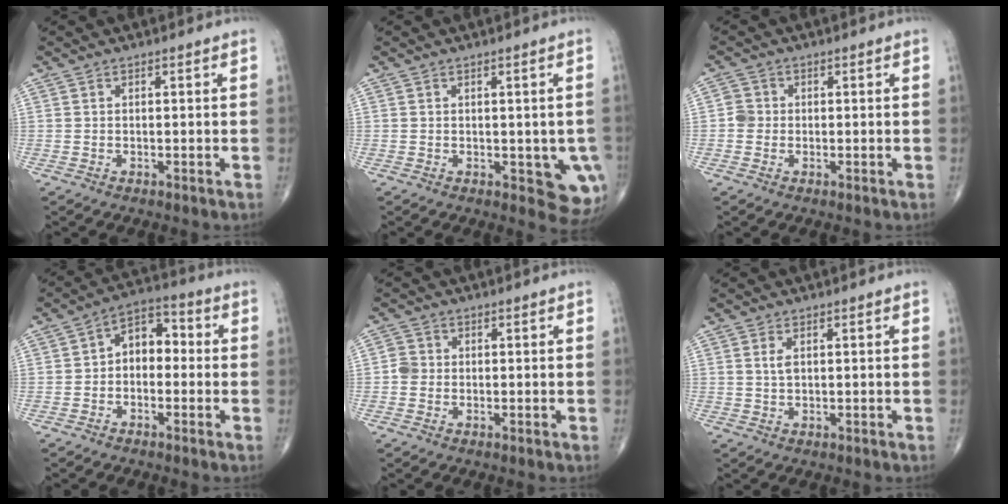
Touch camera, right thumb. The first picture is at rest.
{"total": 6.2, "force": [-1.1, 3.1, 5.2], "torque": [-0.026, -0.007, -0.006]}
{"total": 2.4, "force": [-0.3, 2.3, 0.6], "torque": [0.004, 0.007, -0.011]}
{"total": 7.3, "force": [-0.5, 5.1, 5.3], "torque": [-0.050, 0.034, -0.027]}
{"total": 2.2, "force": [-0.3, 2.1, 0.8], "torque": [-0.003, 0.006, -0.012]}
{"total": 1.9, "force": [0.6, 0.9, 1.5], "torque": [-0.030, 0.001, 0.013]}